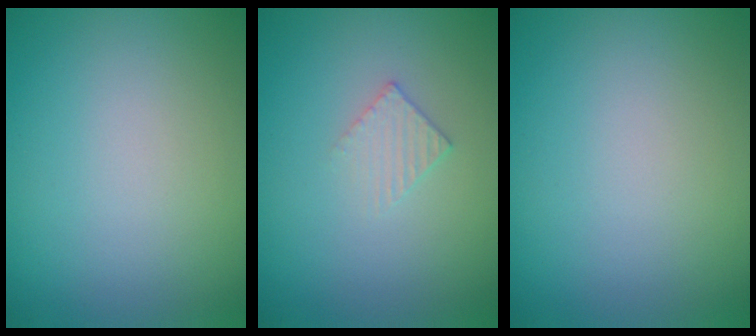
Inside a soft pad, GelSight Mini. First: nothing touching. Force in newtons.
{"total": 1.4, "press": 1.4, "slide": 0.2}
{"total": 0.0}